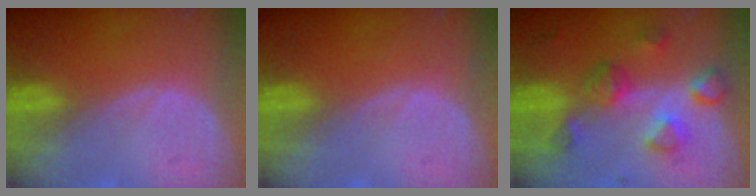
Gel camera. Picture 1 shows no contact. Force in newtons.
{"total": 0.0}
{"total": 8.1, "press": 7.2, "slide": 3.7}